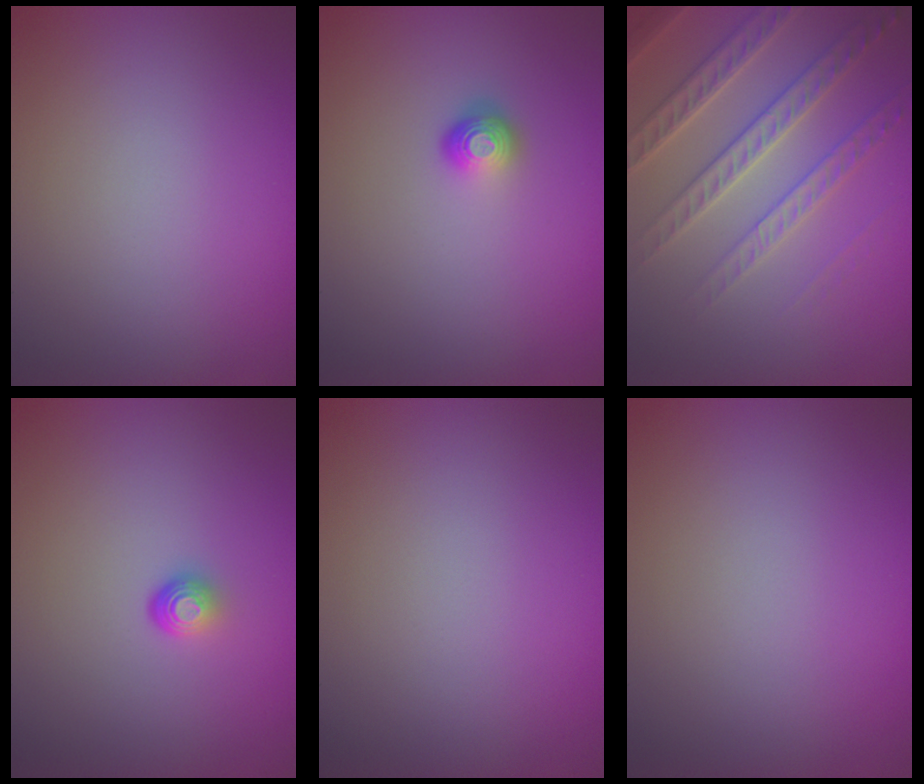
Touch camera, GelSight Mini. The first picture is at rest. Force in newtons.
{"total": 1.7, "press": 1.3, "slide": 1.2}
{"total": 4.5, "press": 4.4, "slide": 1.1}
{"total": 1.5, "press": 0.9, "slide": 1.2}
{"total": 0.0}
{"total": 0.0}